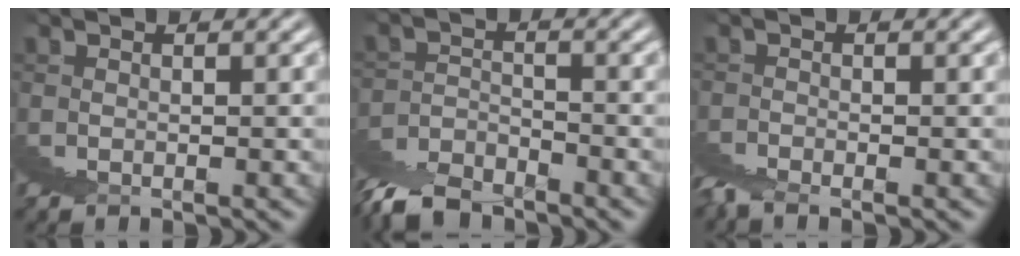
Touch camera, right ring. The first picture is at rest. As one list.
[{"total": 2.1, "force": [-2.0, -0.4, 0.1], "torque": [-0.019, -0.015, -0.029]}, {"total": 1.1, "force": [0.4, -0.9, -0.4], "torque": [0.023, 0.024, -0.009]}]